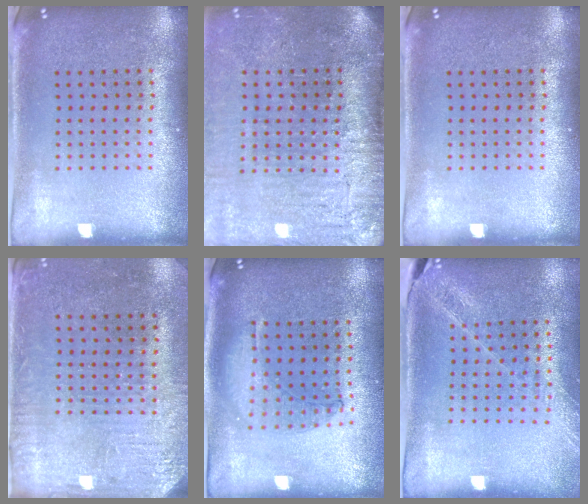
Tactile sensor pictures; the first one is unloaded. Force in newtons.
{"total": 4.2, "press": 3.5, "slide": 2.3}
{"total": 0.0}
{"total": 3.2, "press": 2.9, "slide": 1.5}
{"total": 0.9, "press": 0.9, "slide": 0.1}
{"total": 1.5, "press": 1.5, "slide": 0.2}